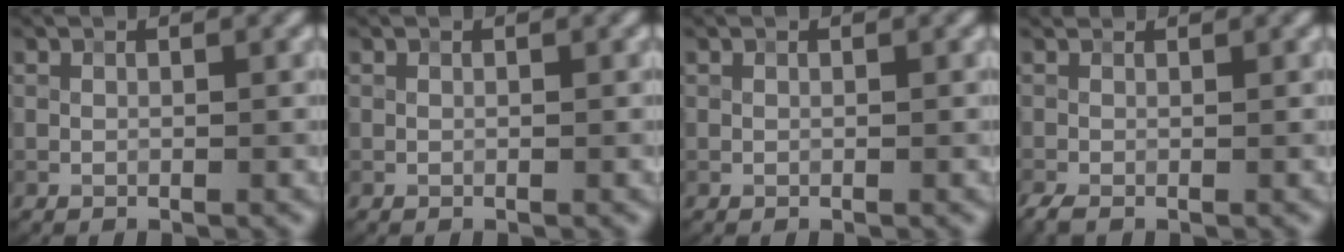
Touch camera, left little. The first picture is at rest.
{"total": 0.0}
{"total": 0.0}
{"total": 1.6, "force": [-0.7, 1.0, 1.1], "torque": [-0.038, -0.004, -0.019]}